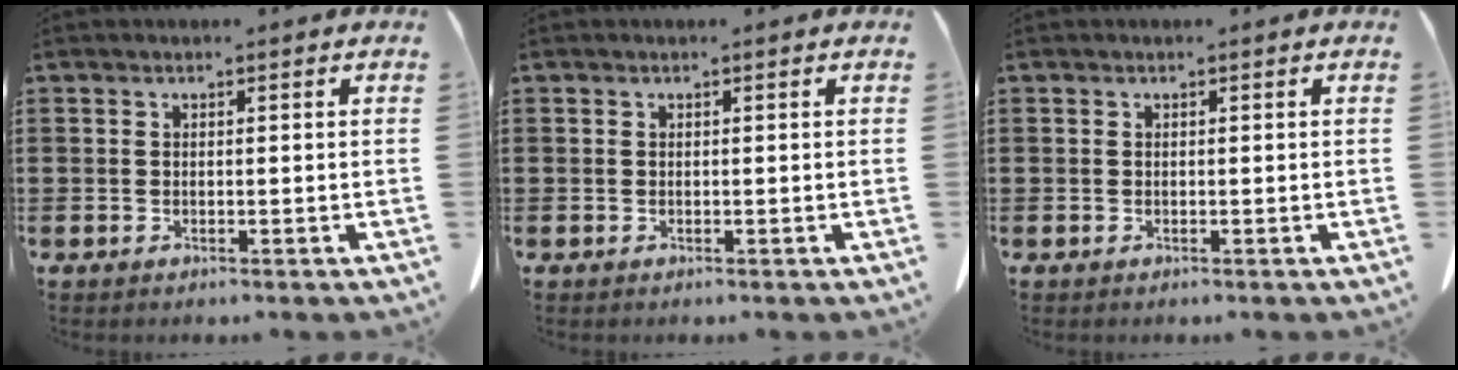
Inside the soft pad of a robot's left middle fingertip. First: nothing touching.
{"total": 0.0}
{"total": 0.0}